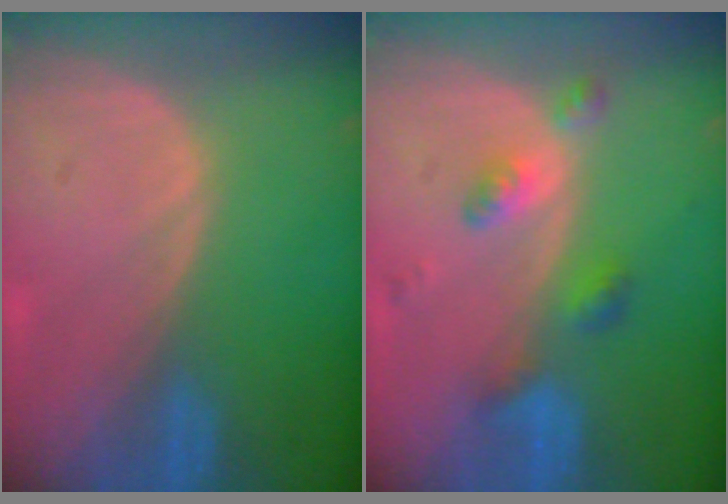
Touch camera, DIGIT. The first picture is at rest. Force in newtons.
{"total": 5.4, "press": 4.6, "slide": 2.7}